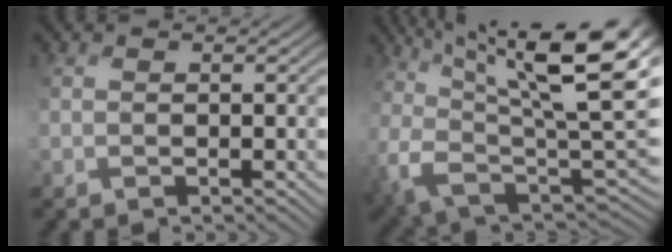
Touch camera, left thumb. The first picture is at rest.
{"total": 15.1, "force": [3.7, 7.1, 12.8], "torque": [-0.241, -0.007, 0.070]}